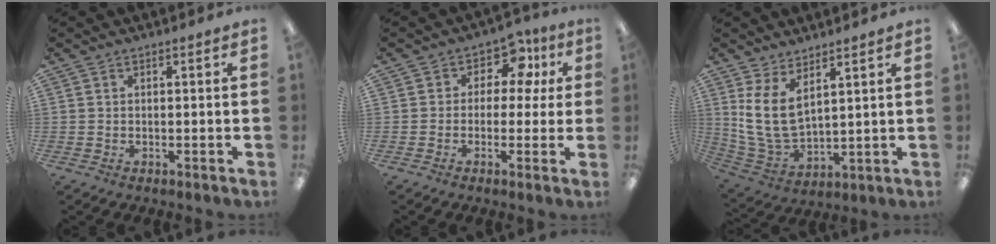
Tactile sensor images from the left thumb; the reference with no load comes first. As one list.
[{"total": 8.0, "force": [2.8, 6.0, 4.5], "torque": [-0.071, -0.007, 0.050]}, {"total": 11.2, "force": [5.2, 5.8, 8.0], "torque": [-0.187, -0.028, 0.097]}]